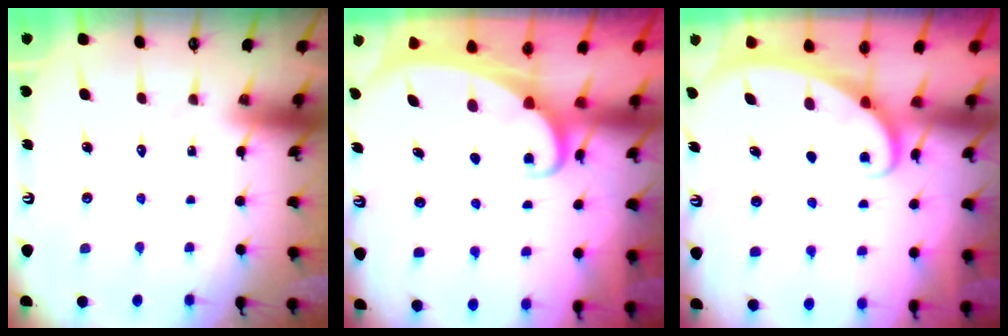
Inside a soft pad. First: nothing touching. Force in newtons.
{"total": 2.2, "press": 2.2, "slide": 0.2}
{"total": 2.3, "press": 2.3, "slide": 0.4}